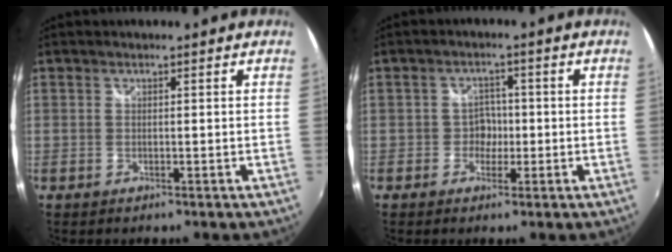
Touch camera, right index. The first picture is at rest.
{"total": 2.5, "force": [-0.5, 2.4, 0.7], "torque": [-0.009, 0.009, -0.010]}